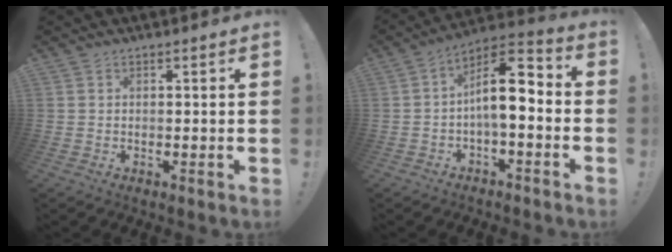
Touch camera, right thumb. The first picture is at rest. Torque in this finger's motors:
{"motor_torque": [1.59, 1.53, 0.74, -0.91, 0.02]}